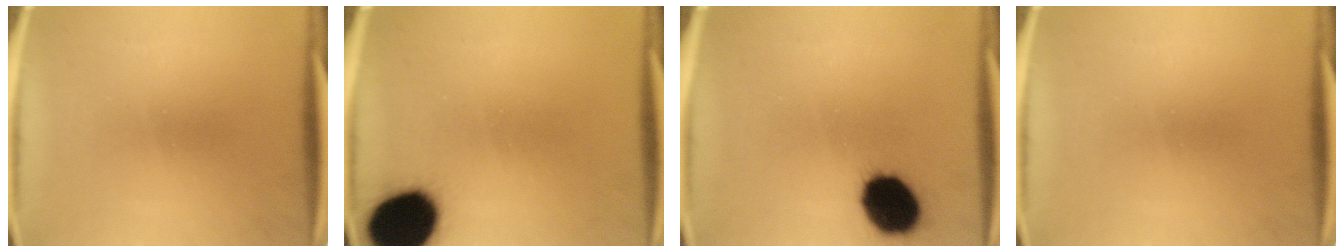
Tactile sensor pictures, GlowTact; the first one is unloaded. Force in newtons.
{"total": 18.1}
{"total": 14.7}
{"total": 0.0}